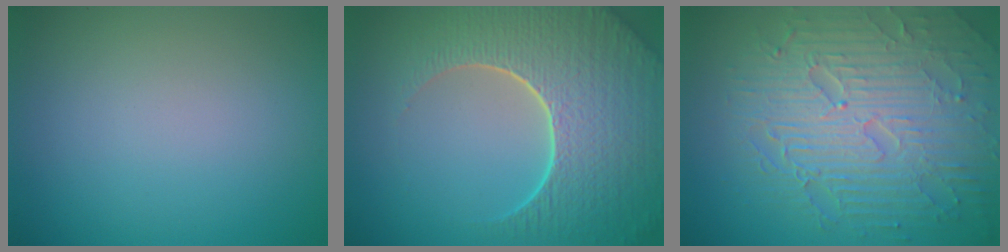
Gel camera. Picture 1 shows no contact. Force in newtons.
{"total": 9.3, "press": 6.6, "slide": 6.6}
{"total": 9.5, "press": 6.4, "slide": 7.0}